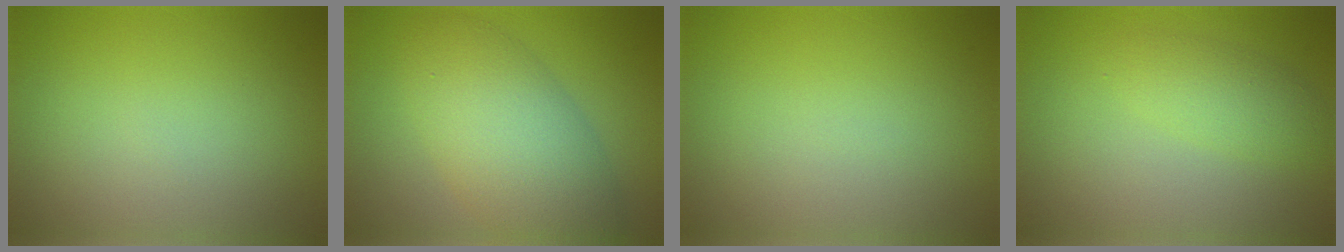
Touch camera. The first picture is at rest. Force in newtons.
{"total": 7.6, "press": 7.6, "slide": 0.1}
{"total": 0.0}
{"total": 2.4, "press": 2.4, "slide": 0.1}